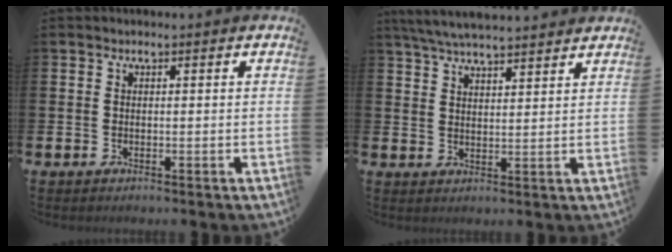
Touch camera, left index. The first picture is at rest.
{"total": 5.6, "force": [5.4, 0.3, 1.3], "torque": [-0.045, -0.019, 0.100]}